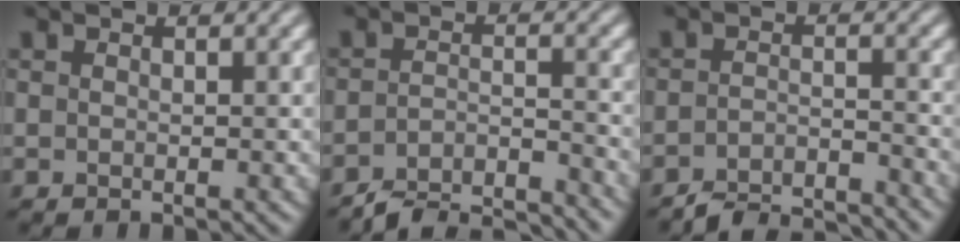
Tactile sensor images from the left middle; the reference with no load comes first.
{"total": 6.5, "force": [-6.2, 1.1, 1.9], "torque": [-0.030, -0.007, -0.102]}
{"total": 5.2, "force": [-4.9, 0.8, 1.5], "torque": [-0.026, -0.002, -0.083]}